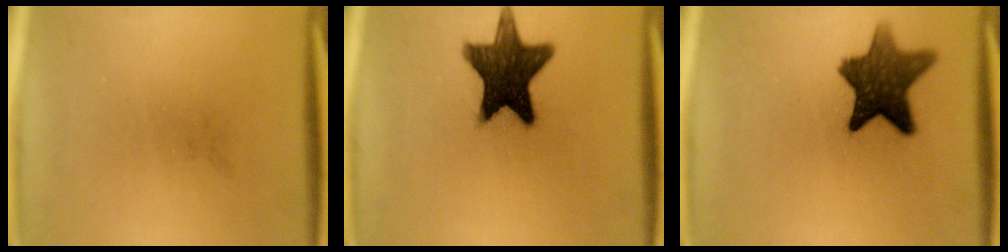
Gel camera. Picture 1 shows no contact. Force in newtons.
{"total": 14.8}
{"total": 11.0}